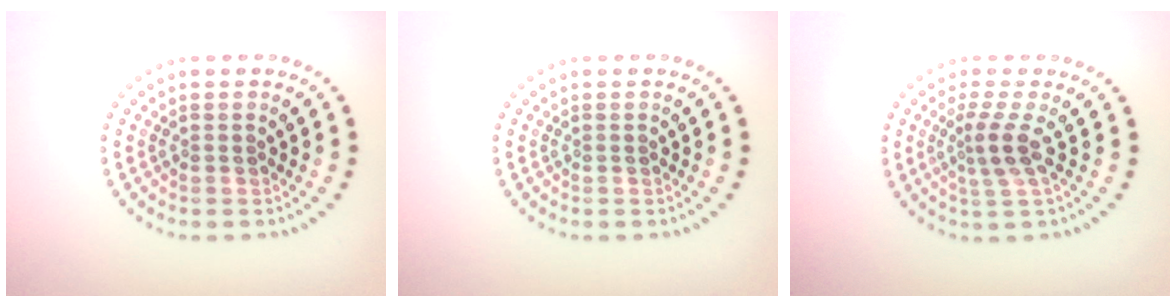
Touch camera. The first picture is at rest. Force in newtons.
{"total": 0.0}
{"total": 2.5, "press": 1.7, "slide": 1.8}